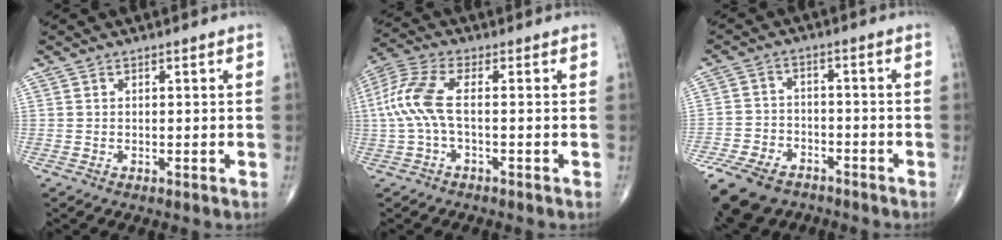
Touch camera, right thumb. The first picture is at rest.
{"total": 8.5, "force": [-0.5, 3.1, 7.9], "torque": [-0.207, 0.023, -0.015]}
{"total": 15.8, "force": [-10.6, 9.3, 7.1], "torque": [-0.167, 0.030, -0.178]}